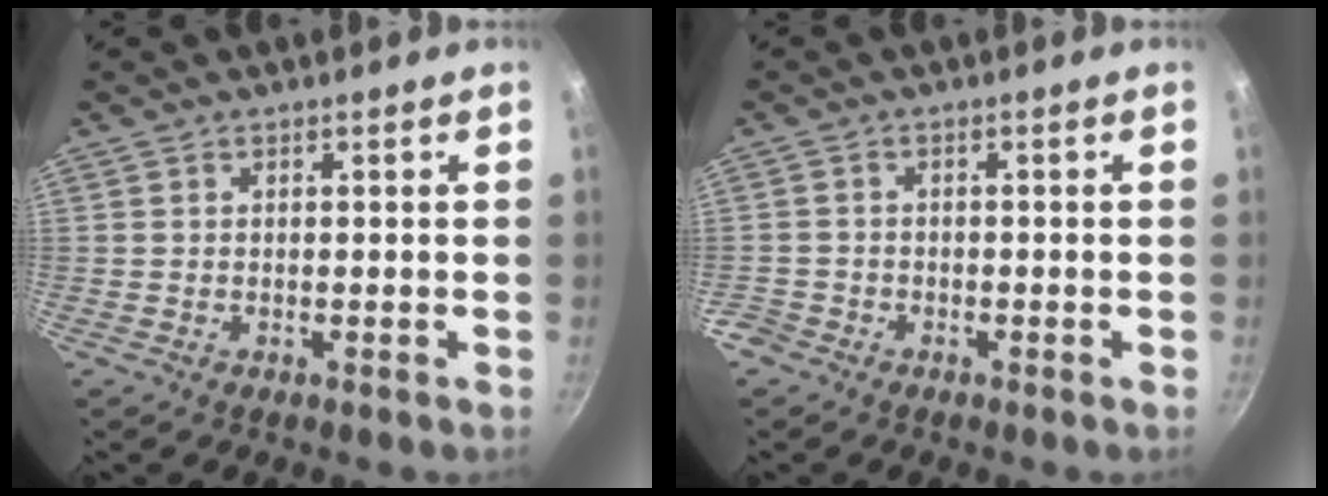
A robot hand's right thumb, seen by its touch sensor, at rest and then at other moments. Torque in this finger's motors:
{"motor_torque": [0.32, -0.09, 0.00, -0.68, -0.02]}